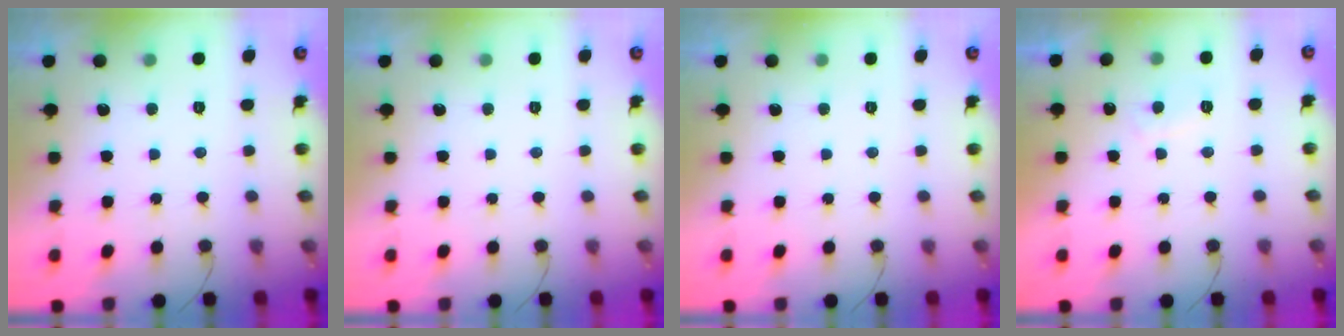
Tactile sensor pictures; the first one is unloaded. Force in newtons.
{"total": 0.0}
{"total": 0.0}
{"total": 3.3, "press": 3.2, "slide": 0.7}